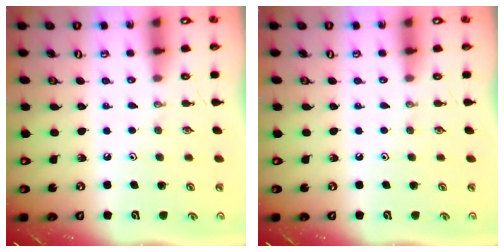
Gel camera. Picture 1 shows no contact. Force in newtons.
{"total": 0.0}